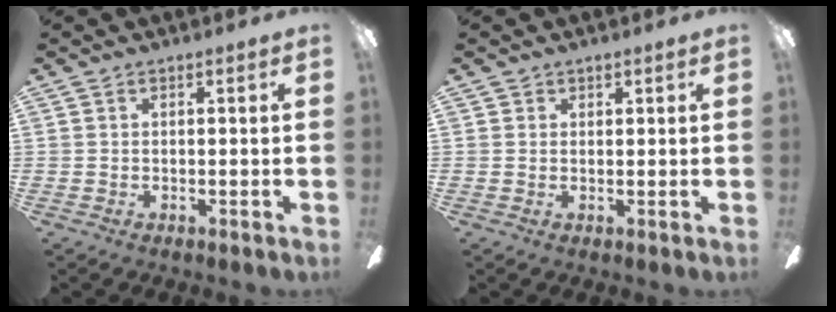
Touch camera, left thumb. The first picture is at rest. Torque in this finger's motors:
{"motor_torque": [0.36, 0.11, -0.23, 0.13, -0.04]}